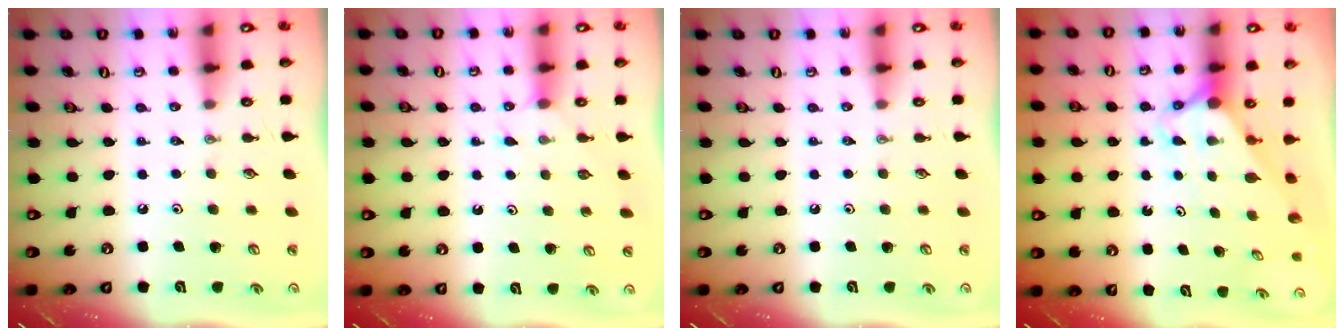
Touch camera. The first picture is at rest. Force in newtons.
{"total": 3.5, "press": 3.5, "slide": 0.4}
{"total": 0.0}
{"total": 2.7, "press": 2.7, "slide": 0.0}